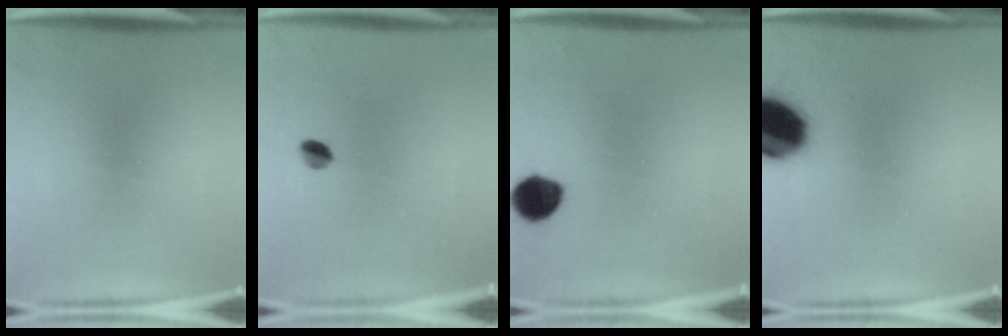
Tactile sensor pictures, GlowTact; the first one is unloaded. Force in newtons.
{"total": 2.5}
{"total": 7.8}
{"total": 18.4}